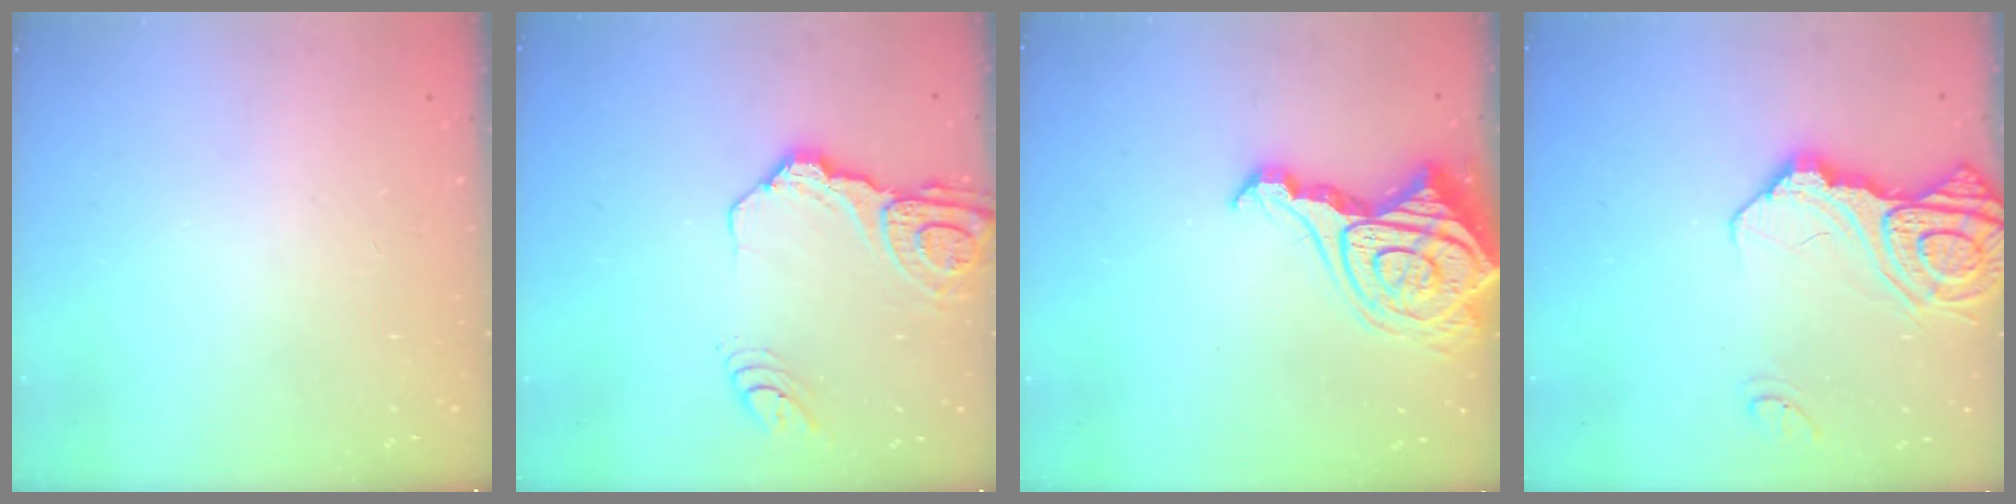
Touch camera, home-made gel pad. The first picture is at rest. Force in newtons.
{"total": 13.8, "press": 13.7, "slide": 1.5}
{"total": 16.4, "press": 16.3, "slide": 1.9}
{"total": 16.8, "press": 16.7, "slide": 1.9}